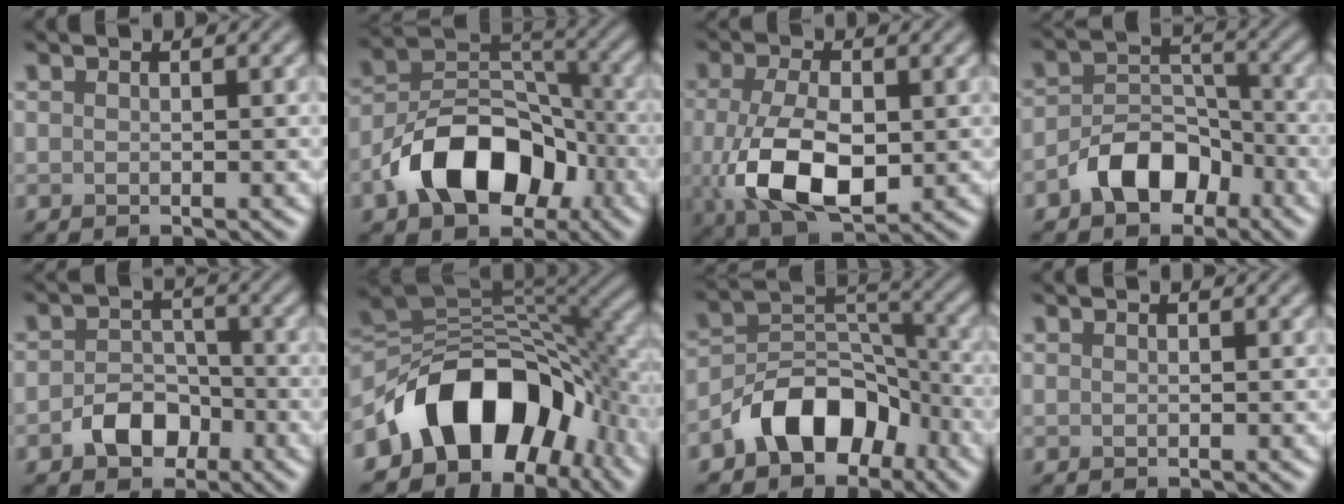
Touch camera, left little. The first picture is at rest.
{"total": 9.5, "force": [-4.6, 5.9, 5.8], "torque": [-0.098, 0.007, -0.084]}
{"total": 8.3, "force": [-1.3, 4.4, 6.9], "torque": [-0.150, -0.012, -0.021]}
{"total": 5.4, "force": [-3.3, 3.3, 2.8], "torque": [-0.042, 0.007, -0.063]}
{"total": 3.6, "force": [-1.8, 2.5, 1.8], "torque": [-0.023, 0.006, -0.034]}
{"total": 12.2, "force": [-5.9, 7.6, 7.5], "torque": [-0.105, 0.006, -0.113]}
{"total": 7.4, "force": [-4.3, 4.5, 3.9], "torque": [-0.054, 0.006, -0.083]}
{"total": 0.0}